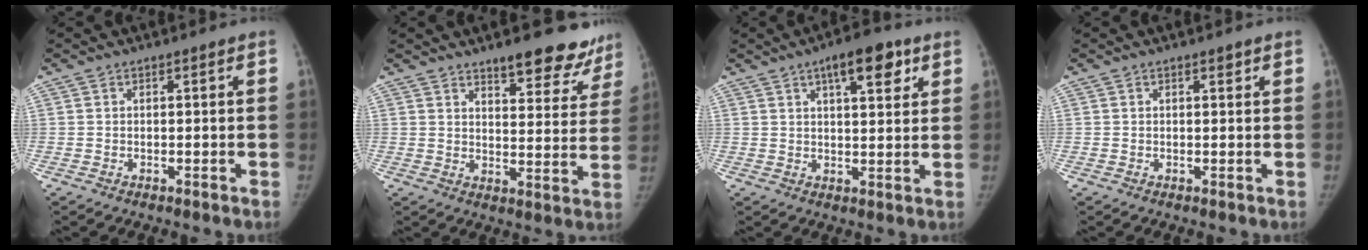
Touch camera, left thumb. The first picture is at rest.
{"total": 14.5, "force": [11.6, 5.1, 7.1], "torque": [-0.033, -0.073, 0.141]}
{"total": 9.5, "force": [5.0, 3.7, 7.2], "torque": [-0.081, -0.015, 0.069]}
{"total": 0.7, "force": [0.5, 0.4, 0.3], "torque": [0.000, -0.002, 0.006]}